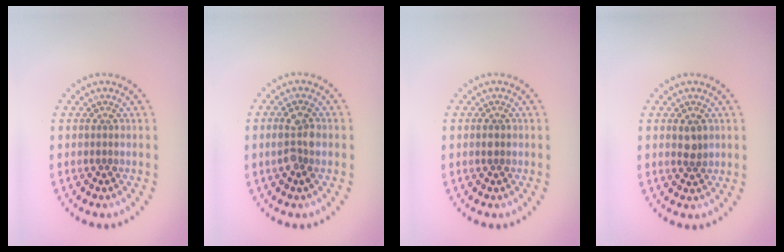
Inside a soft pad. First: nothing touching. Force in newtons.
{"total": 2.6, "press": 2.5, "slide": 0.5}
{"total": 1.1, "press": 1.1, "slide": 0.1}
{"total": 1.7, "press": 1.6, "slide": 0.4}